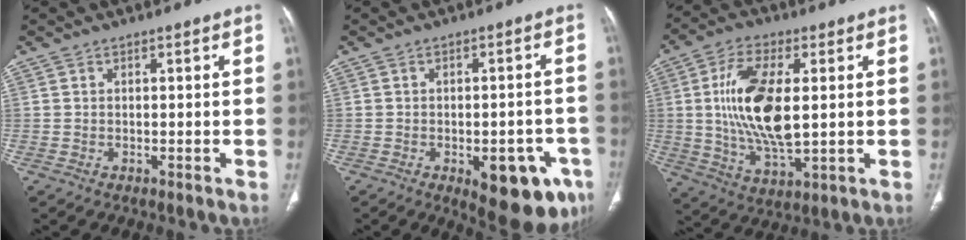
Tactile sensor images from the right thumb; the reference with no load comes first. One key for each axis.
{"total": 13.7, "fx": -5.9, "fy": 6.1, "fz": 10.8, "tx": -0.099, "ty": 0.017, "tz": -0.062}
{"total": 16.0, "fx": 1.6, "fy": 7.2, "fz": 14.2, "tx": -0.268, "ty": -0.014, "tz": 0.033}